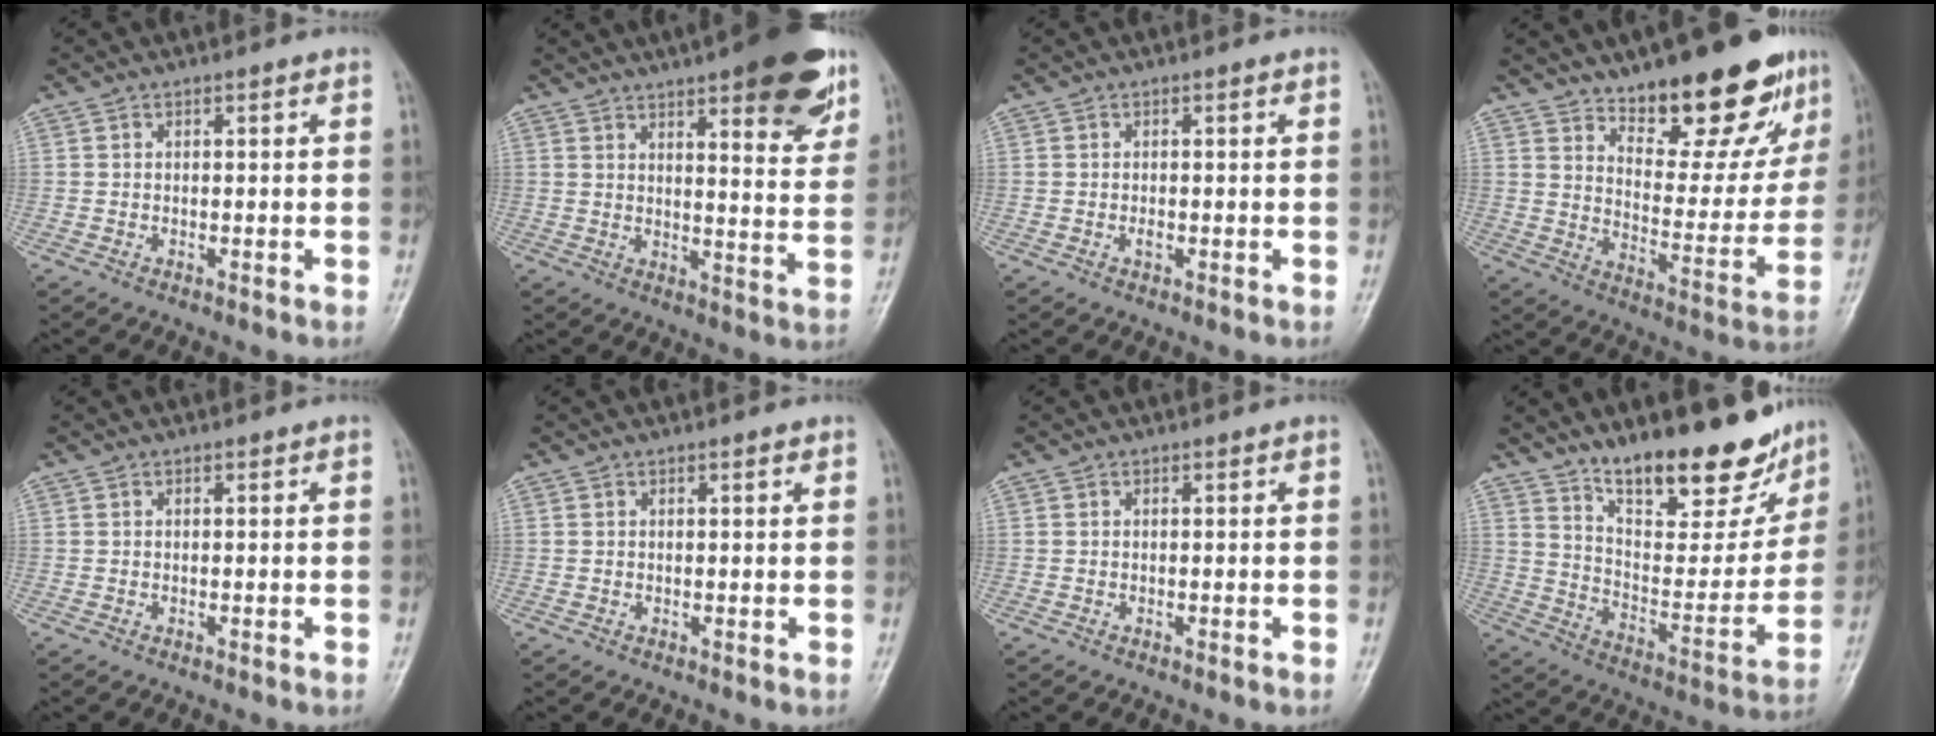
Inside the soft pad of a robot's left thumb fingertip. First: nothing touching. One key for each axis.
{"total": 18.1, "fx": 10.8, "fy": 5.1, "fz": 13.6, "tx": -0.149, "ty": -0.044, "tz": 0.141}
{"total": 1.3, "fx": -0.1, "fy": 0.6, "fz": 1.2, "tx": -0.015, "ty": 0.002, "tz": 0.000}
{"total": 20.6, "fx": 13.9, "fy": 7.6, "fz": 13.1, "tx": -0.130, "ty": -0.084, "tz": 0.209}
{"total": 0.0}
{"total": 0.8, "fx": 0.5, "fy": 0.2, "fz": 0.6, "tx": -0.007, "ty": -0.001, "tz": 0.005}
{"total": 0.0}
{"total": 21.0, "fx": 15.5, "fy": 7.6, "fz": 12.0, "tx": -0.126, "ty": -0.096, "tz": 0.246}